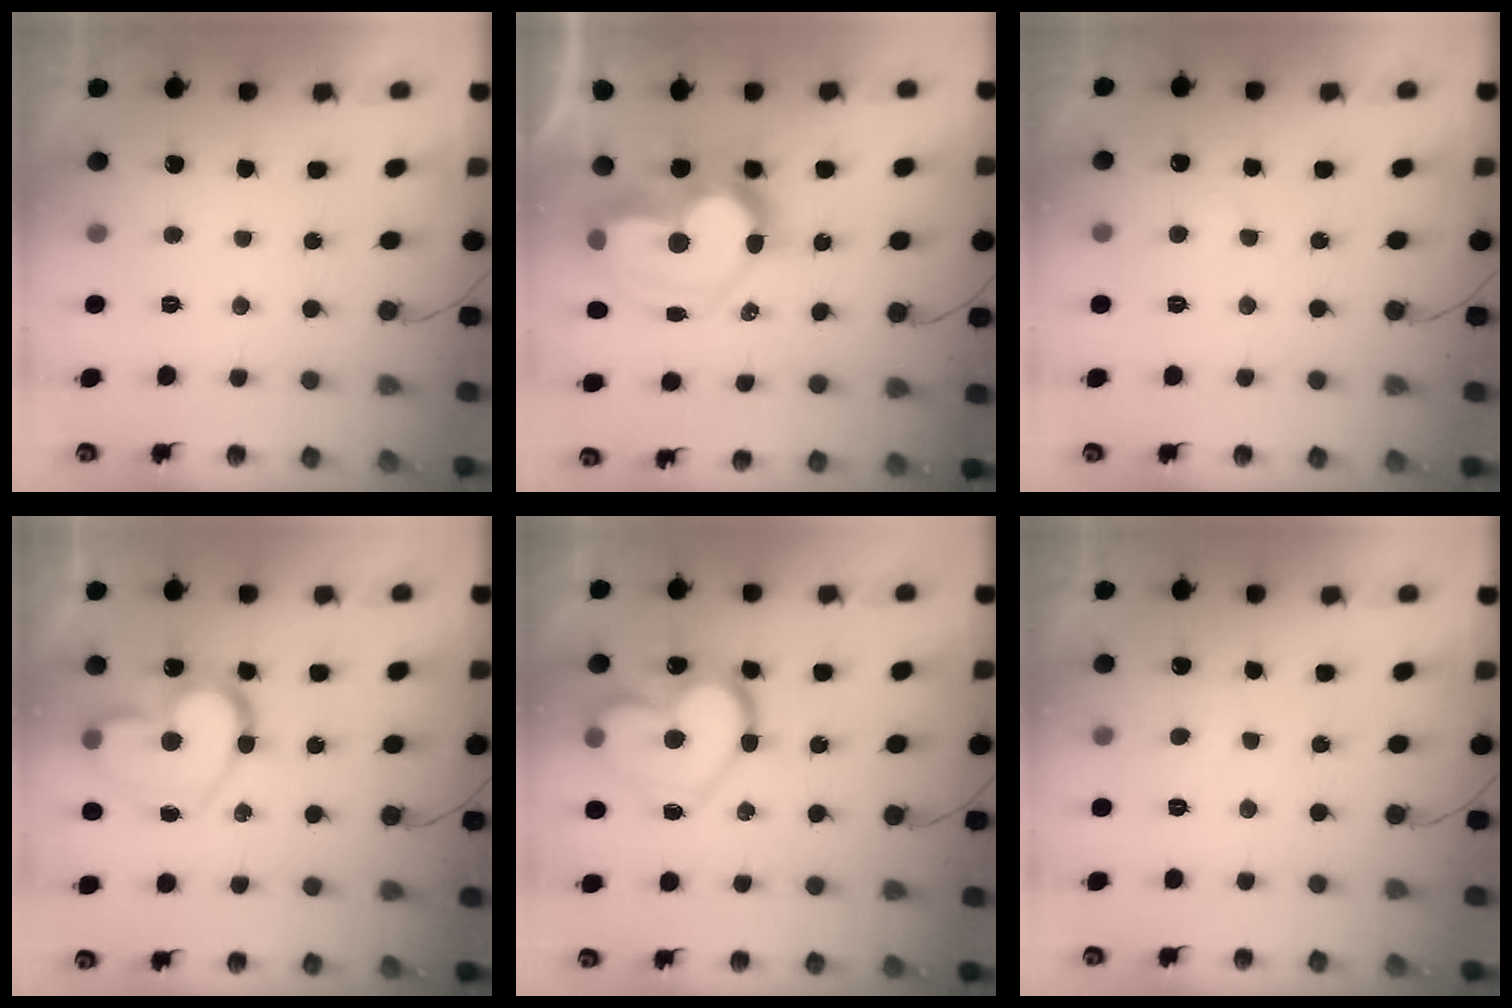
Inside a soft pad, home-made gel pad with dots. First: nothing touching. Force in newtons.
{"total": 18.8, "press": 18.7, "slide": 1.8}
{"total": 2.2, "press": 2.2, "slide": 0.2}
{"total": 16.6, "press": 16.5, "slide": 1.8}
{"total": 17.6, "press": 17.5, "slide": 1.1}
{"total": 4.3, "press": 4.3, "slide": 0.3}